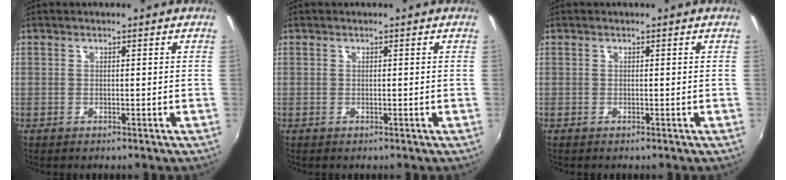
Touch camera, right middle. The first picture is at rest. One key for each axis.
{"total": 0.0}
{"total": 0.0}